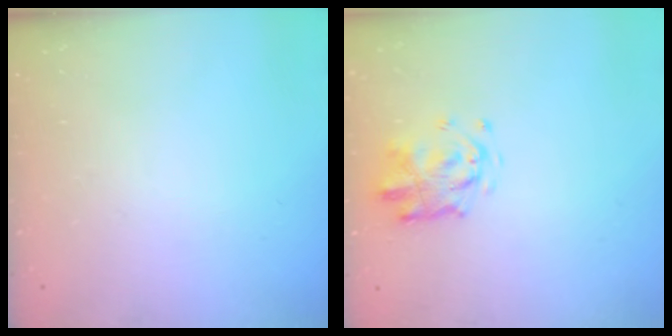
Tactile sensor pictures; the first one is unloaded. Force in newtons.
{"total": 3.2, "press": 3.2, "slide": 0.4}